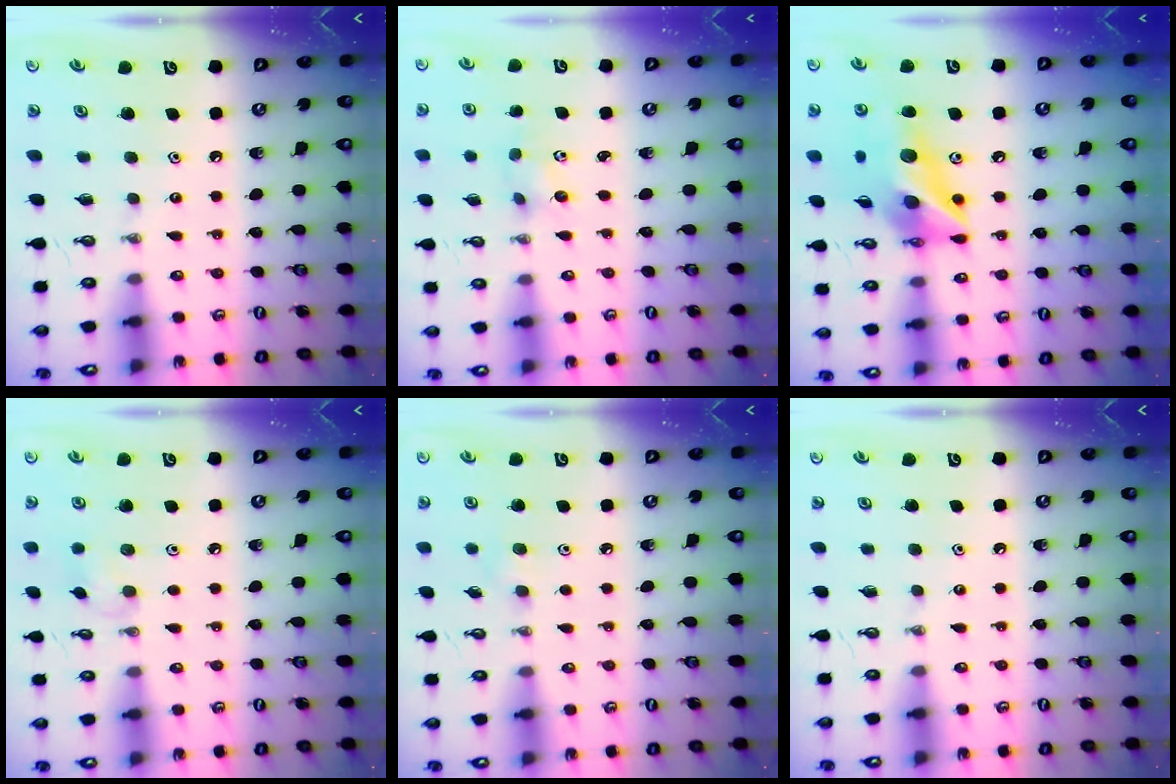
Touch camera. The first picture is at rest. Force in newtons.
{"total": 4.0, "press": 3.6, "slide": 1.9}
{"total": 14.7, "press": 14.7, "slide": 1.6}
{"total": 5.3, "press": 5.2, "slide": 0.9}
{"total": 5.4, "press": 4.9, "slide": 2.2}
{"total": 0.0}